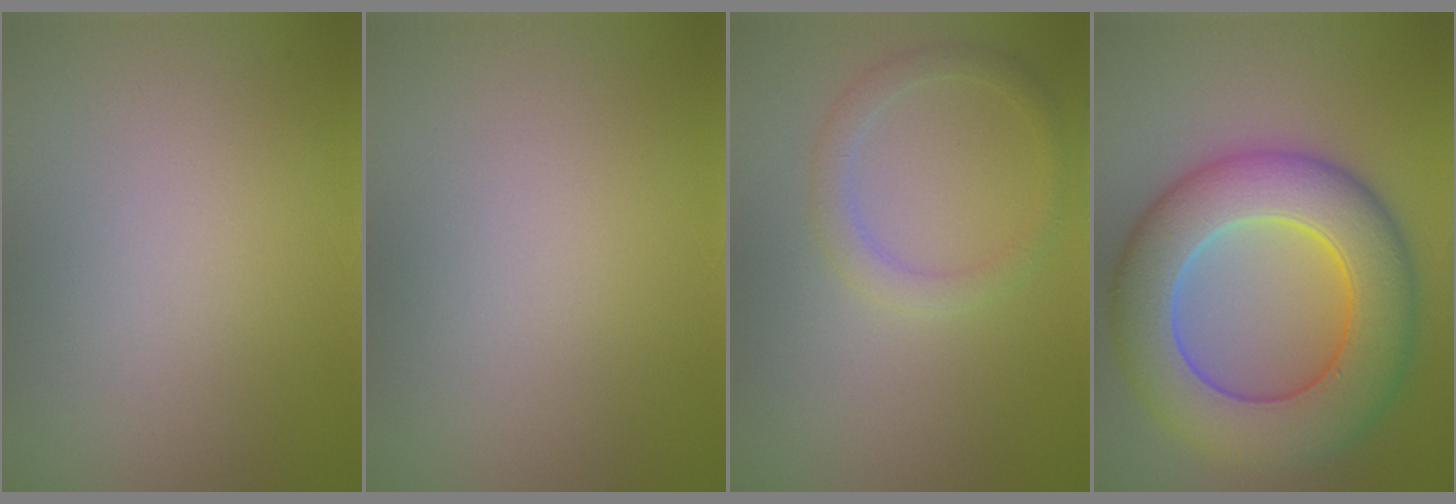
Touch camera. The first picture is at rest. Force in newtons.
{"total": 0.0}
{"total": 2.0, "press": 2.0, "slide": 0.1}
{"total": 11.2, "press": 11.2, "slide": 0.3}